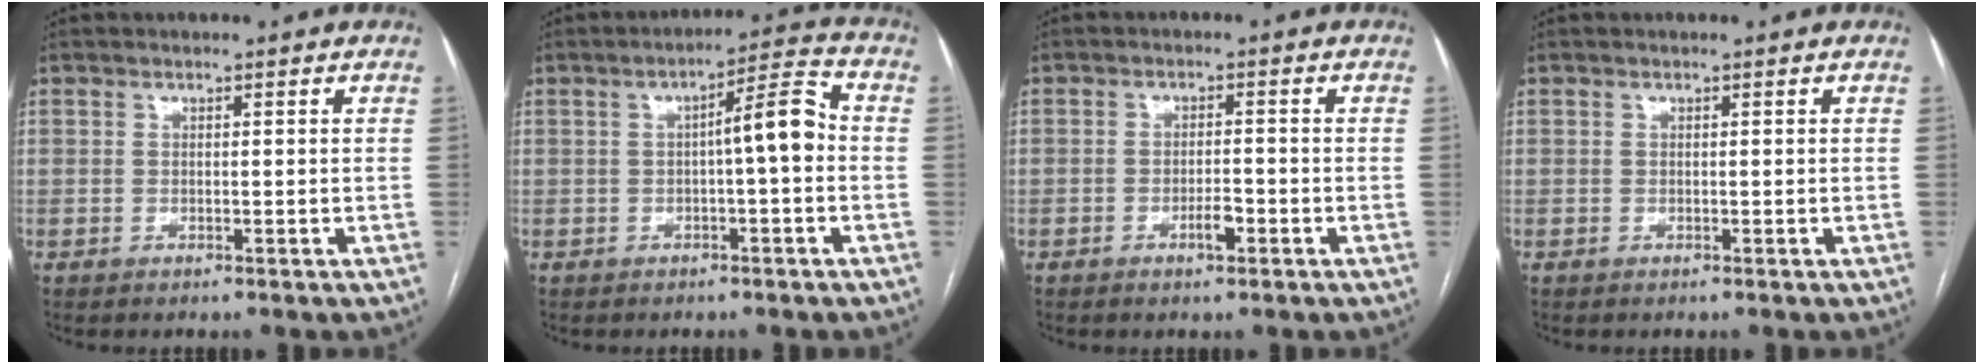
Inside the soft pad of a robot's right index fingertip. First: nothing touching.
{"total": 6.5, "force": [-0.3, 0.8, 6.4], "torque": [-0.094, 0.022, -0.006]}
{"total": 2.7, "force": [-1.4, 0.8, 2.2], "torque": [-0.037, 0.001, -0.022]}
{"total": 0.0}